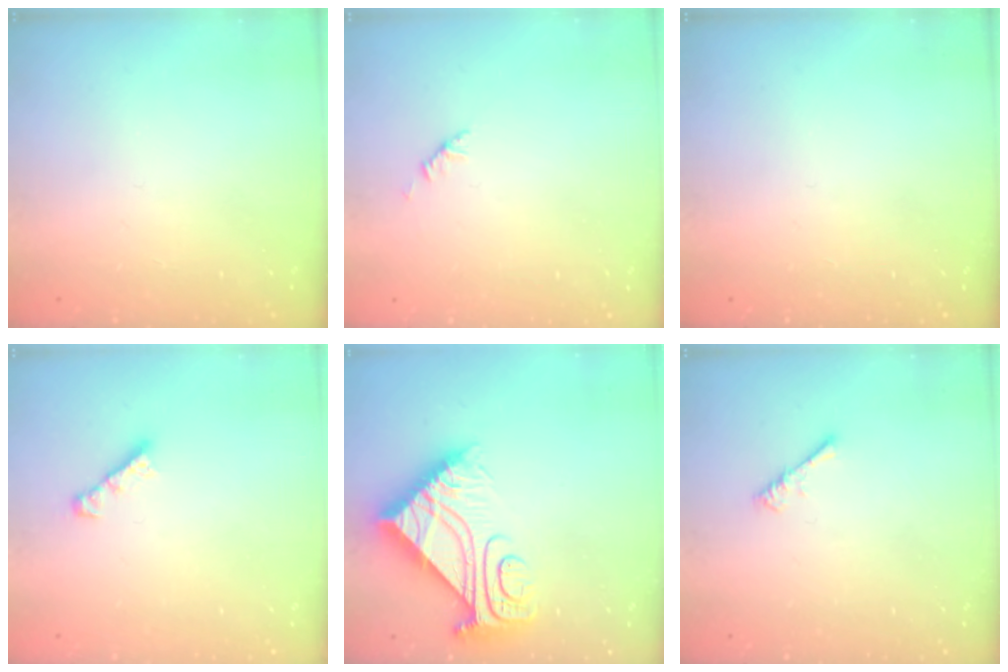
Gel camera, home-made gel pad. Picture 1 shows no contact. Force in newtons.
{"total": 1.9, "press": 1.8, "slide": 0.6}
{"total": 0.0}
{"total": 3.0, "press": 3.0, "slide": 0.3}
{"total": 12.1, "press": 12.1, "slide": 0.8}
{"total": 0.8, "press": 0.8, "slide": 0.3}